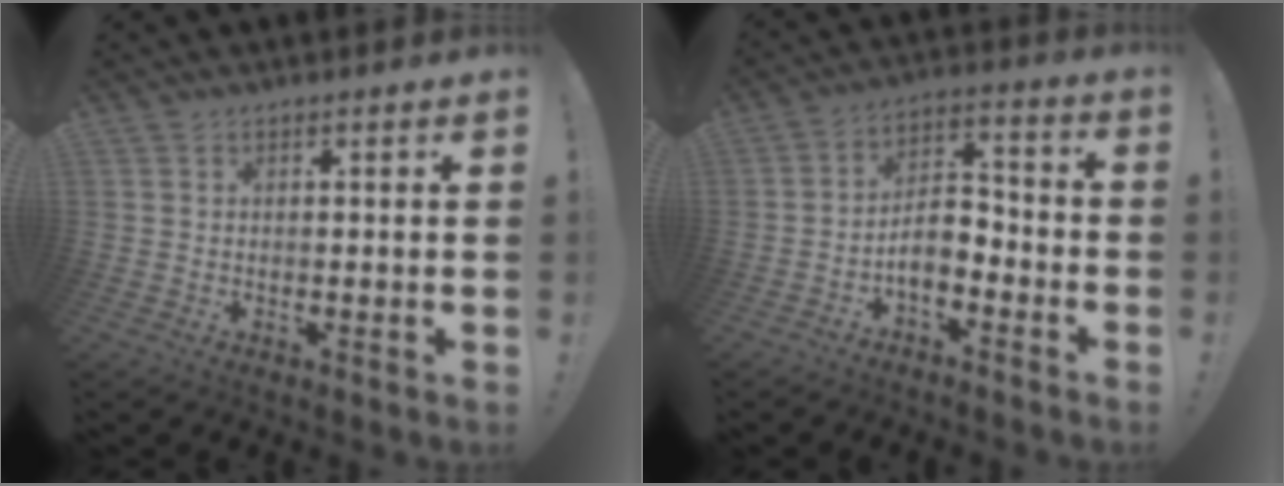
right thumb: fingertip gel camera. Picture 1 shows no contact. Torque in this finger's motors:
{"motor_torque": [0.84, 0.97, 0.57, -0.81, 0.02]}